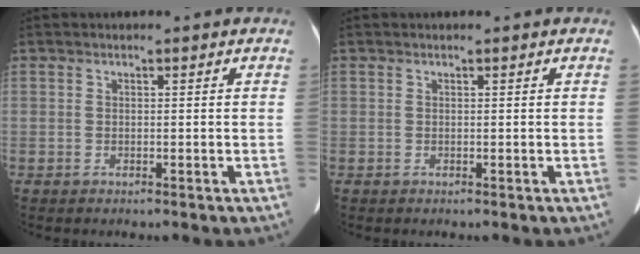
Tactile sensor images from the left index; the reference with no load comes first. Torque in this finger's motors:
{"motor_torque": [-0.36, -0.01, 0.03, 0.01]}